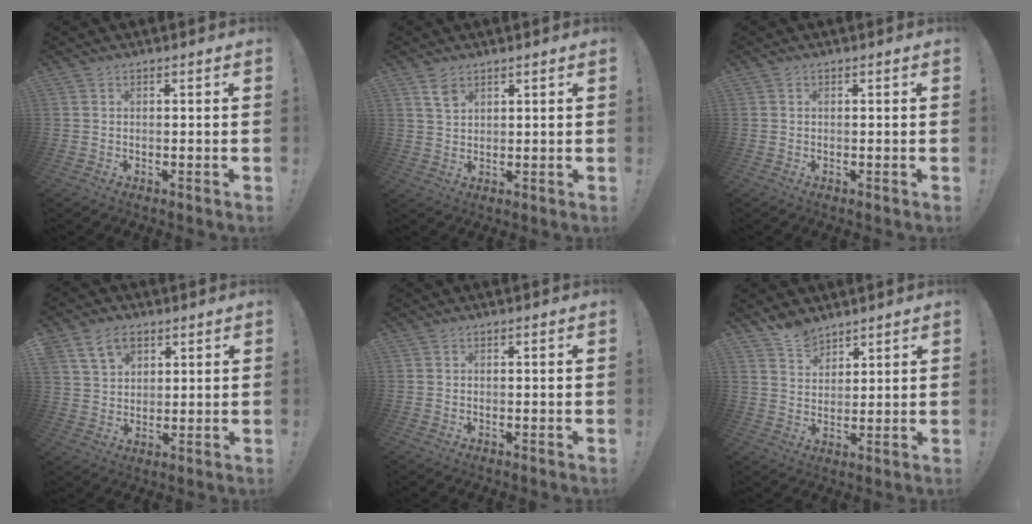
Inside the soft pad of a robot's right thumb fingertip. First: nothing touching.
{"total": 4.1, "force": [2.7, 2.3, 2.1], "torque": [-0.025, -0.016, 0.048]}
{"total": 0.0}
{"total": 9.5, "force": [5.5, 6.6, 4.0], "torque": [-0.063, -0.018, 0.108]}
{"total": 0.0}
{"total": 6.9, "force": [5.9, 3.4, 1.3], "torque": [-0.023, -0.036, 0.114]}